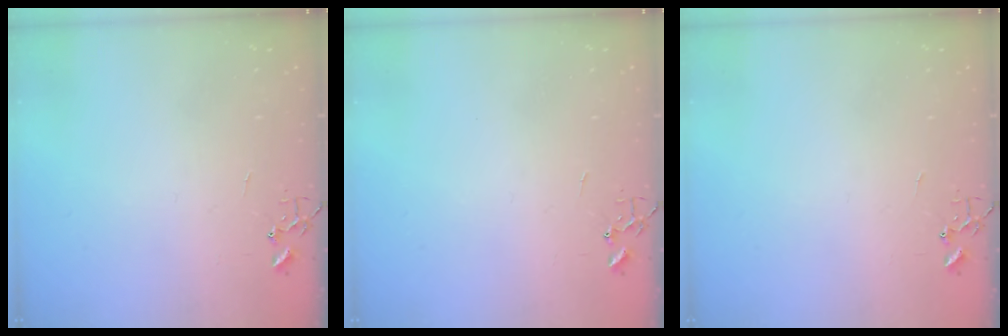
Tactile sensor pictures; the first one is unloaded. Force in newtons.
{"total": 0.0}
{"total": 0.0}